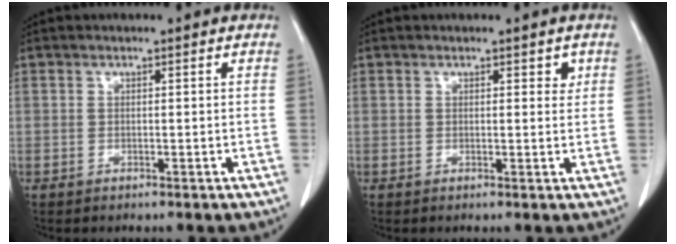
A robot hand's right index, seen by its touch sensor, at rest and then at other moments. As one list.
[{"total": 1.4, "force": [0.8, 0.8, 0.8], "torque": [-0.006, -0.003, 0.007]}]